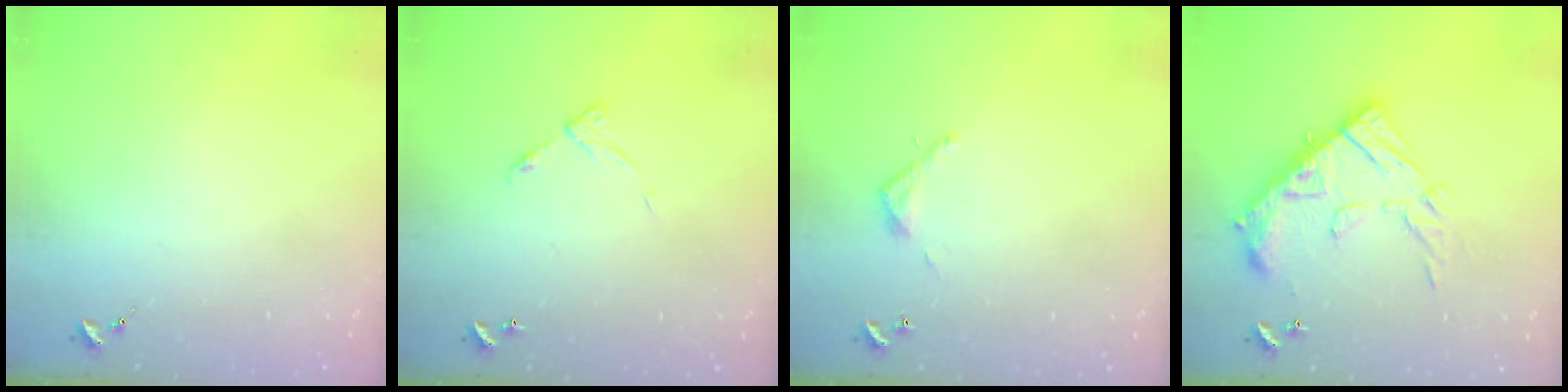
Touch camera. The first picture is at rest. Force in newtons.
{"total": 6.5, "press": 6.5, "slide": 0.5}
{"total": 3.2, "press": 3.2, "slide": 0.2}
{"total": 19.3, "press": 19.2, "slide": 1.6}